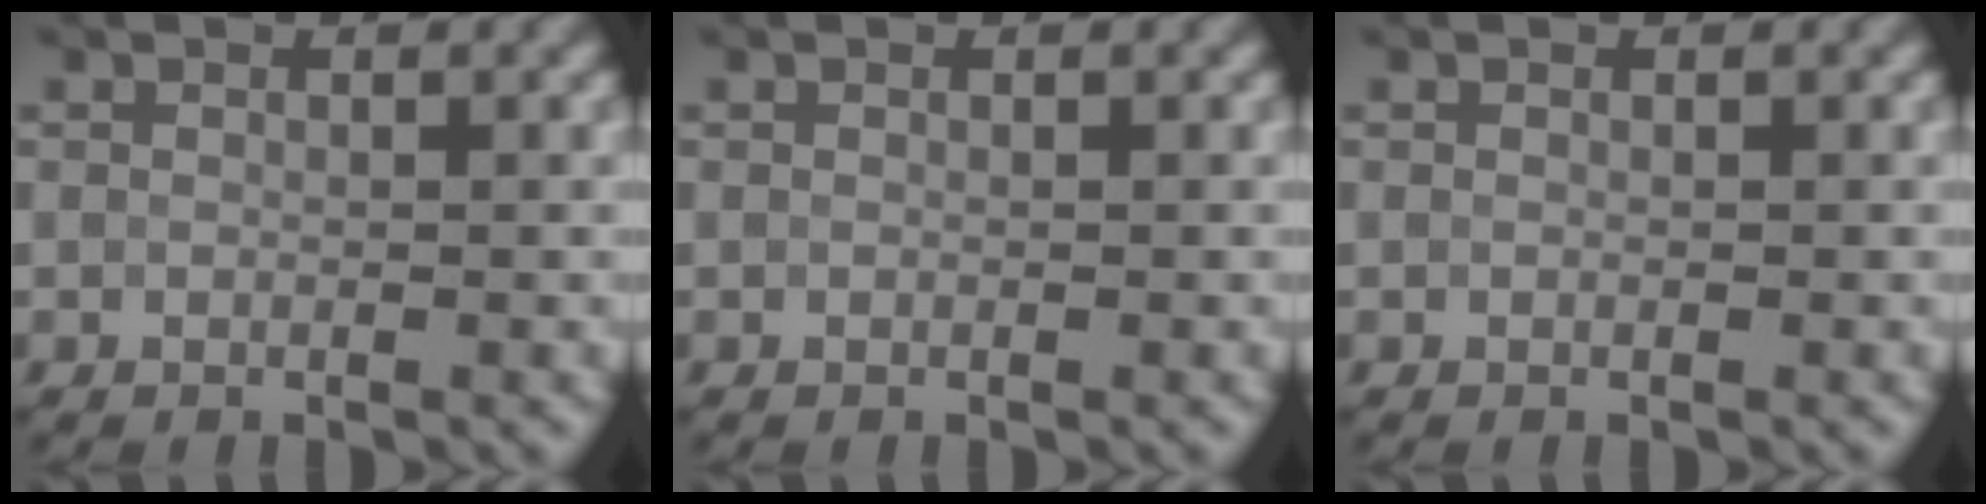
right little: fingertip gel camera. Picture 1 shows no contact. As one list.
[{"total": 0.0}, {"total": 0.0}]